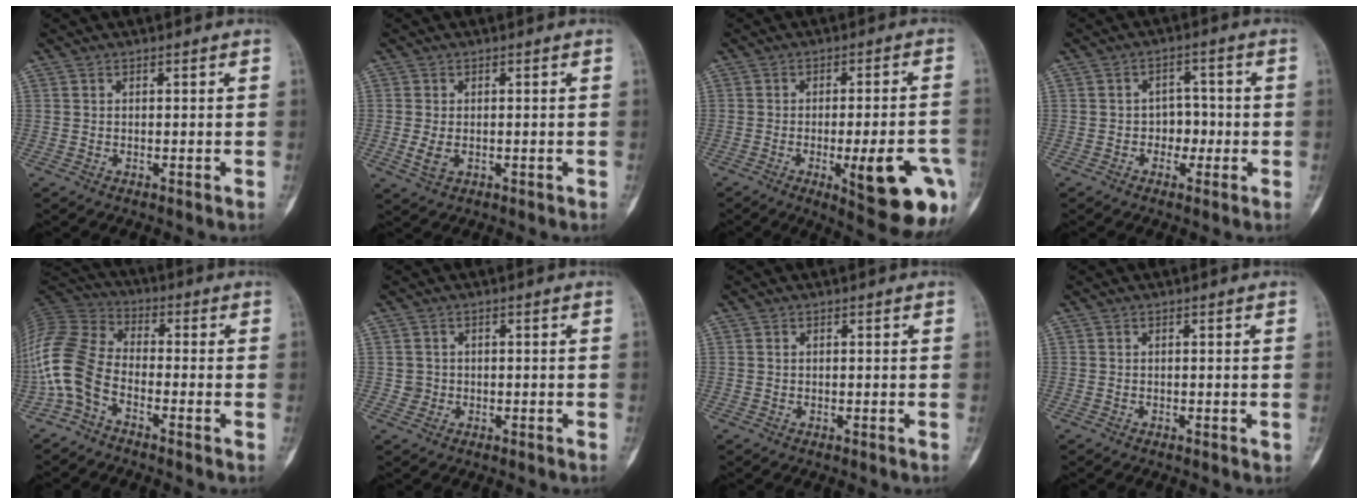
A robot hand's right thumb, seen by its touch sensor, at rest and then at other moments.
{"total": 3.0, "force": [-0.4, 2.0, 2.2], "torque": [-0.046, -0.004, -0.004]}
{"total": 16.8, "force": [-5.9, 4.3, 15.1], "torque": [-0.147, 0.014, -0.061]}
{"total": 4.2, "force": [-1.1, 3.4, 2.1], "torque": [0.006, 0.018, -0.028]}
{"total": 12.0, "force": [-4.7, 7.3, 8.3], "torque": [-0.181, 0.045, -0.110]}
{"total": 1.5, "force": [-0.2, 1.5, 0.0], "torque": [0.010, 0.008, -0.006]}
{"total": 0.0}
{"total": 0.0}